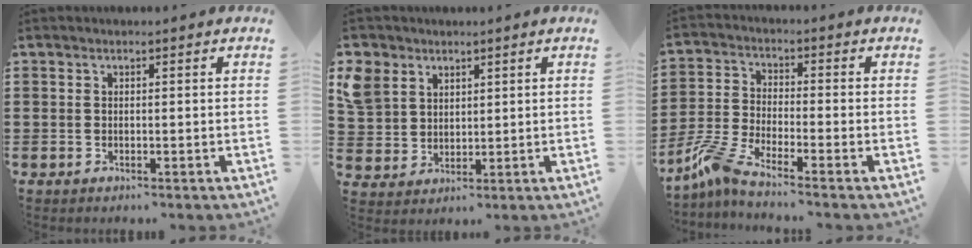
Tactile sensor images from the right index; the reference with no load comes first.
{"total": 5.6, "force": [3.1, 4.5, 1.2], "torque": [-0.052, 0.014, 0.060]}
{"total": 5.8, "force": [-4.8, 0.4, 3.2], "torque": [-0.095, -0.019, -0.100]}